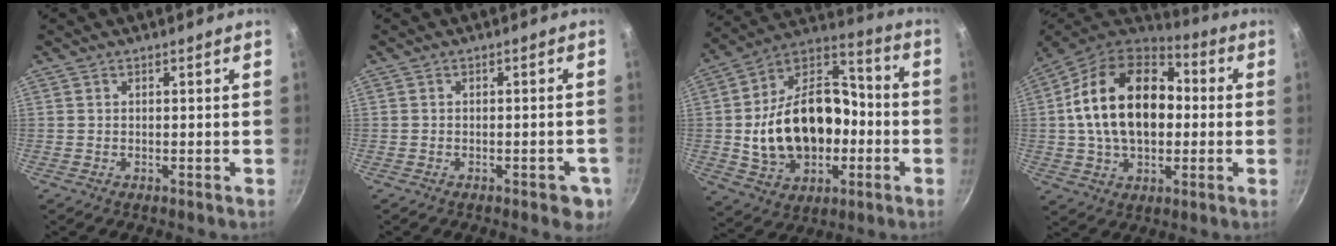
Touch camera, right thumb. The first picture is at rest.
{"total": 4.4, "force": [-1.9, 1.9, 3.5], "torque": [-0.028, 0.012, -0.017]}
{"total": 24.1, "force": [-3.2, 16.8, 17.0], "torque": [-0.271, 0.062, -0.046]}
{"total": 22.4, "force": [1.6, 14.8, 16.8], "torque": [-0.264, 0.033, 0.018]}